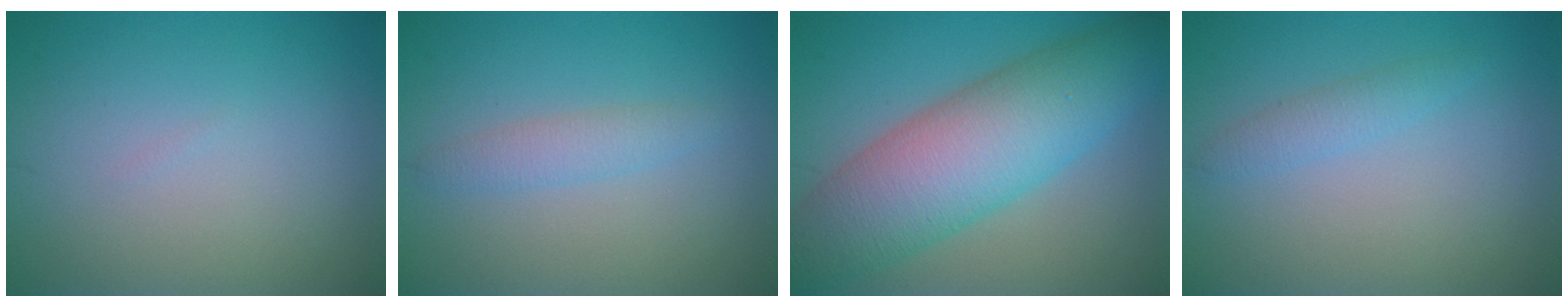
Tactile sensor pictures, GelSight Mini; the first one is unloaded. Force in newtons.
{"total": 1.8, "press": 1.8, "slide": 0.1}
{"total": 10.4, "press": 10.4, "slide": 0.3}
{"total": 1.5, "press": 1.5, "slide": 0.0}